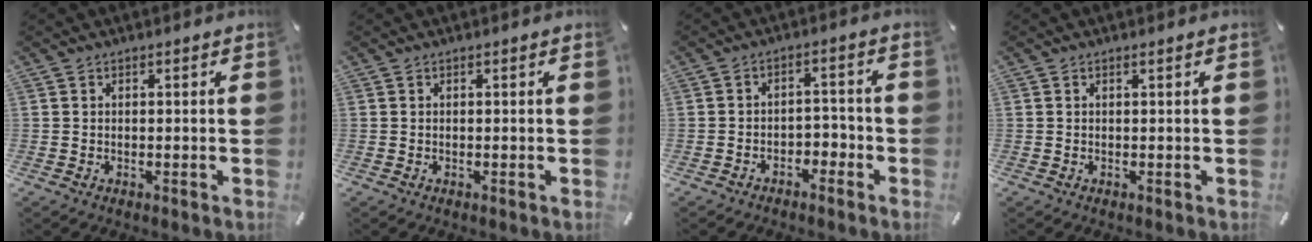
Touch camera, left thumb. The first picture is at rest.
{"total": 0.0}
{"total": 3.5, "force": [-2.7, 2.0, 0.9], "torque": [-0.017, 0.015, -0.055]}
{"total": 0.6, "force": [0.2, 0.0, 0.6], "torque": [-0.010, -0.001, 0.004]}